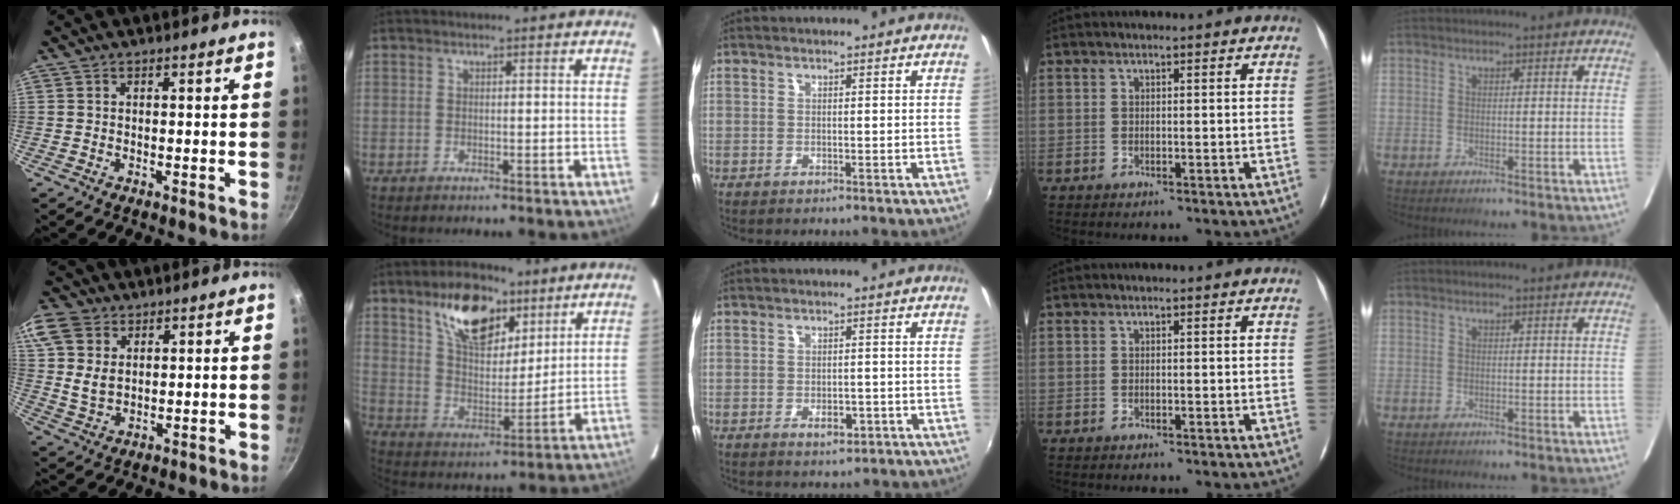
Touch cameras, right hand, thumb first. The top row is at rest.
{"thumb": {"total": 10.6, "force": [4.3, 7.7, 5.9], "torque": [-0.113, -0.007, 0.083]}, "index": {"total": 15.3, "force": [9.0, 7.9, 9.6], "torque": [-0.157, 0.013, 0.161]}, "middle": {"total": 3.2, "force": [-2.1, 1.8, 1.7], "torque": [-0.030, 0.002, -0.021]}}